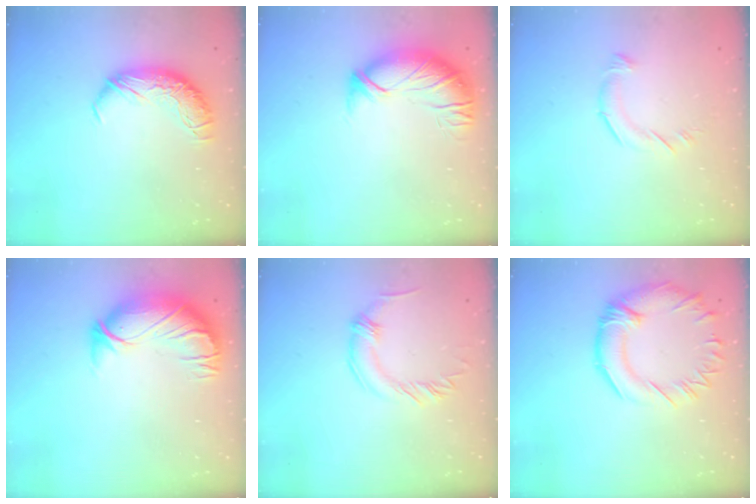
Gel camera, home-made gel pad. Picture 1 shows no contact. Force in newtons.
{"total": 2.9, "press": 1.4, "slide": 2.5}
{"total": 4.9, "press": 4.9, "slide": 0.5}
{"total": 2.8, "press": 0.3, "slide": 2.8}
{"total": 0.8, "press": 0.8, "slide": 0.0}
{"total": 3.3, "press": 3.0, "slide": 1.5}